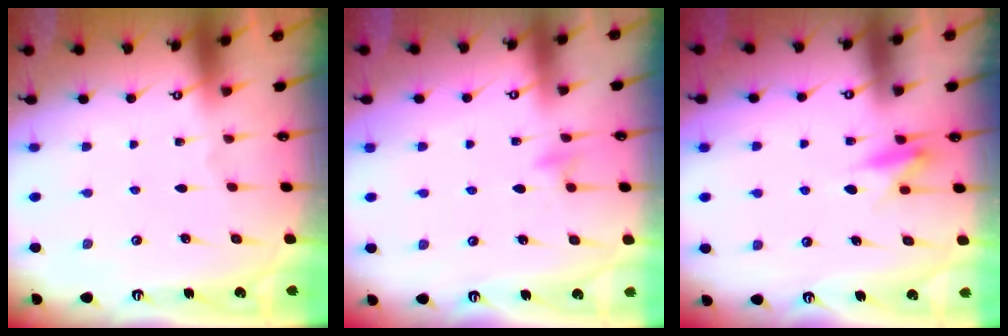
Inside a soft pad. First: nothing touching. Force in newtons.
{"total": 5.4, "press": 5.4, "slide": 0.7}
{"total": 6.0, "press": 6.0, "slide": 0.6}